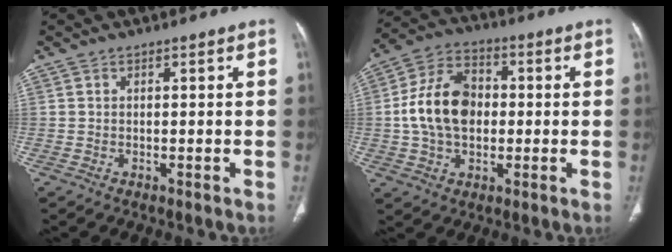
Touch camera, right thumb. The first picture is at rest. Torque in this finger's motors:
{"motor_torque": [0.21, 2.37, 1.27, -0.16, 0.14]}